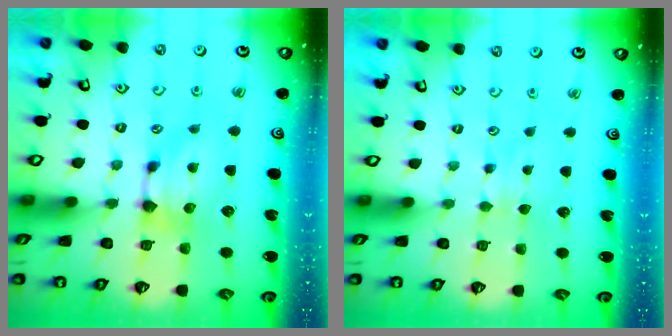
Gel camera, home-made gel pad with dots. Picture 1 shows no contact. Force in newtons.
{"total": 2.3, "press": 2.2, "slide": 0.3}